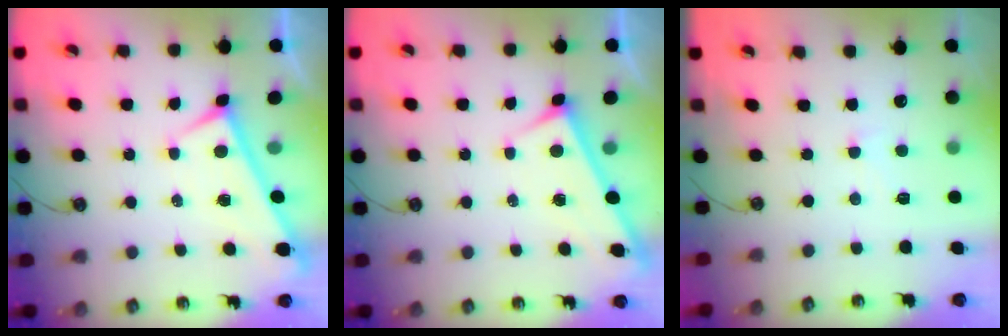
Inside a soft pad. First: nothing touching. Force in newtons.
{"total": 3.1, "press": 3.1, "slide": 0.2}
{"total": 1.0, "press": 0.8, "slide": 0.5}